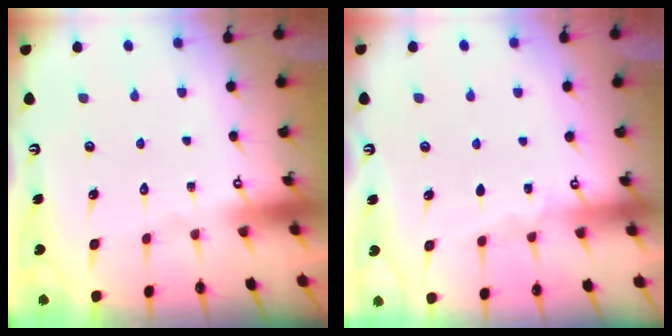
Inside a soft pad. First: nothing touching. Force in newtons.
{"total": 3.0, "press": 3.0, "slide": 0.3}